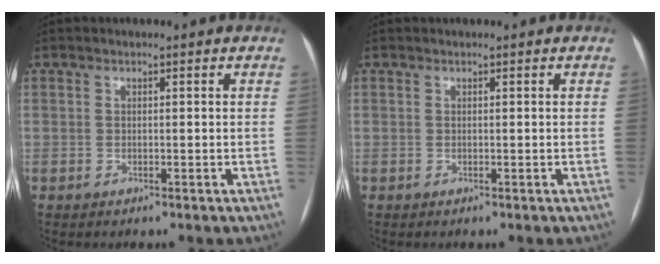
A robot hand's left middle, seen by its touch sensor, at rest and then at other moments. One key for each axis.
{"total": 0.0}